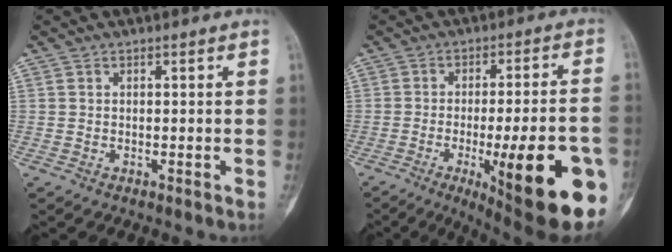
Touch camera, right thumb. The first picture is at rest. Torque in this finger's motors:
{"motor_torque": [0.08, 0.91, 2.08, -0.69, 0.17]}